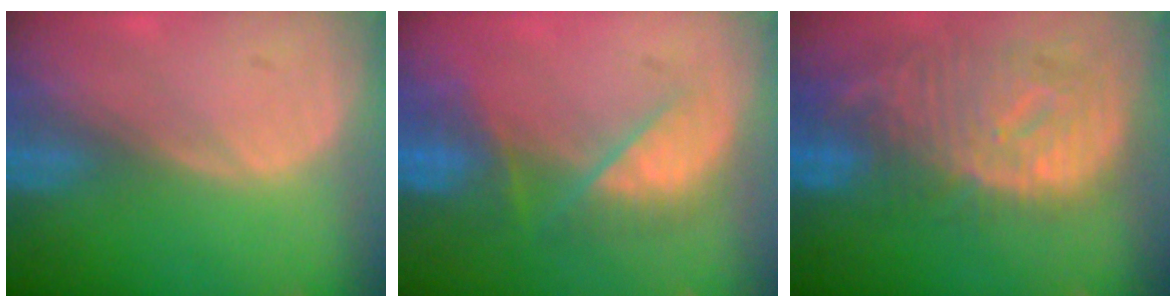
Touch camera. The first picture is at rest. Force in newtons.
{"total": 7.5, "press": 7.1, "slide": 2.5}
{"total": 12.5, "press": 10.9, "slide": 6.2}